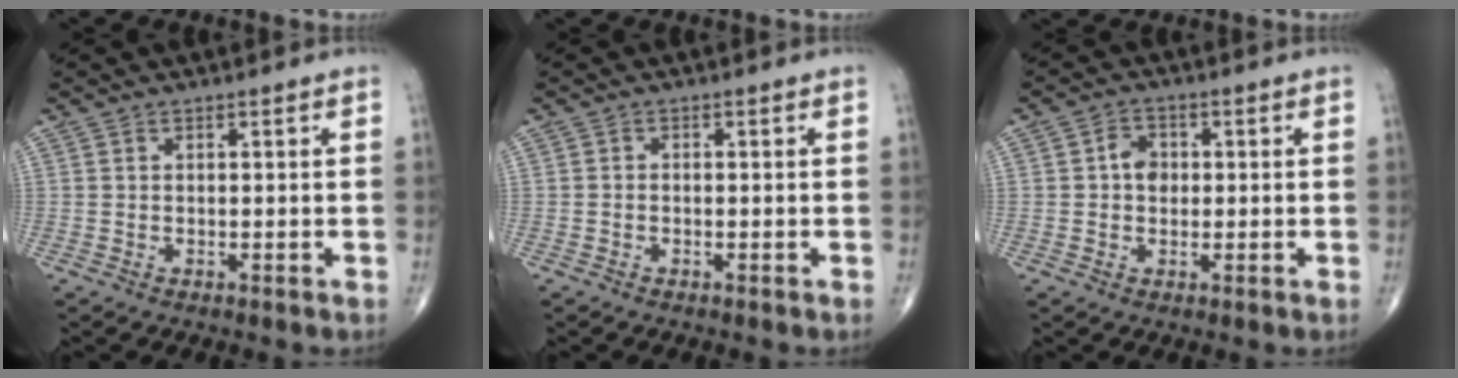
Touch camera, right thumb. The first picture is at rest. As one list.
[{"total": 0.5, "force": [-0.3, 0.4, 0.3], "torque": [-0.002, 0.001, -0.010]}, {"total": 3.9, "force": [0.3, 3.1, 2.4], "torque": [-0.025, 0.009, -0.002]}]